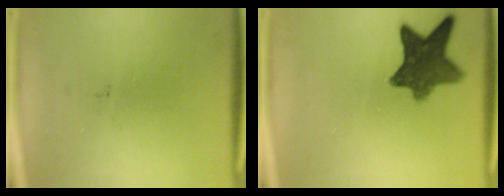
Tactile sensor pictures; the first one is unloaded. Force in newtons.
{"total": 9.8}